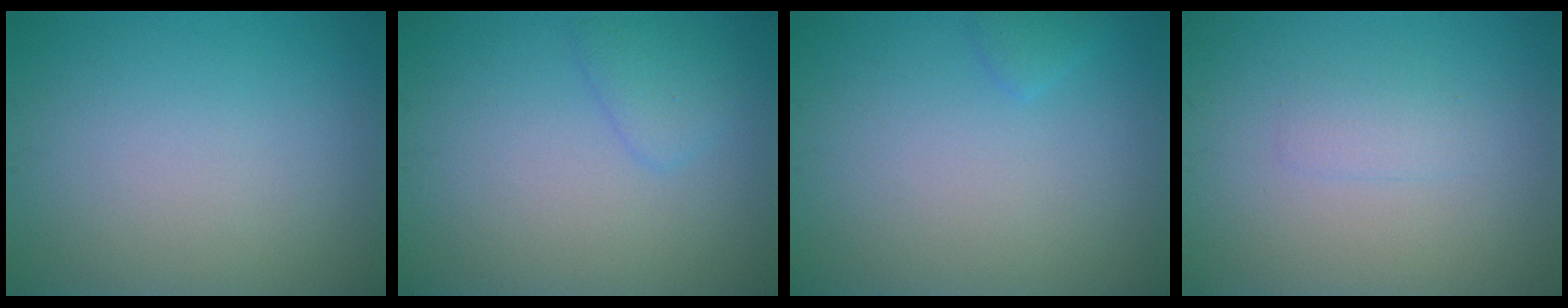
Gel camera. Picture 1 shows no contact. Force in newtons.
{"total": 1.8, "press": 1.8, "slide": 0.1}
{"total": 0.9, "press": 0.9, "slide": 0.1}
{"total": 1.1, "press": 1.1, "slide": 0.1}